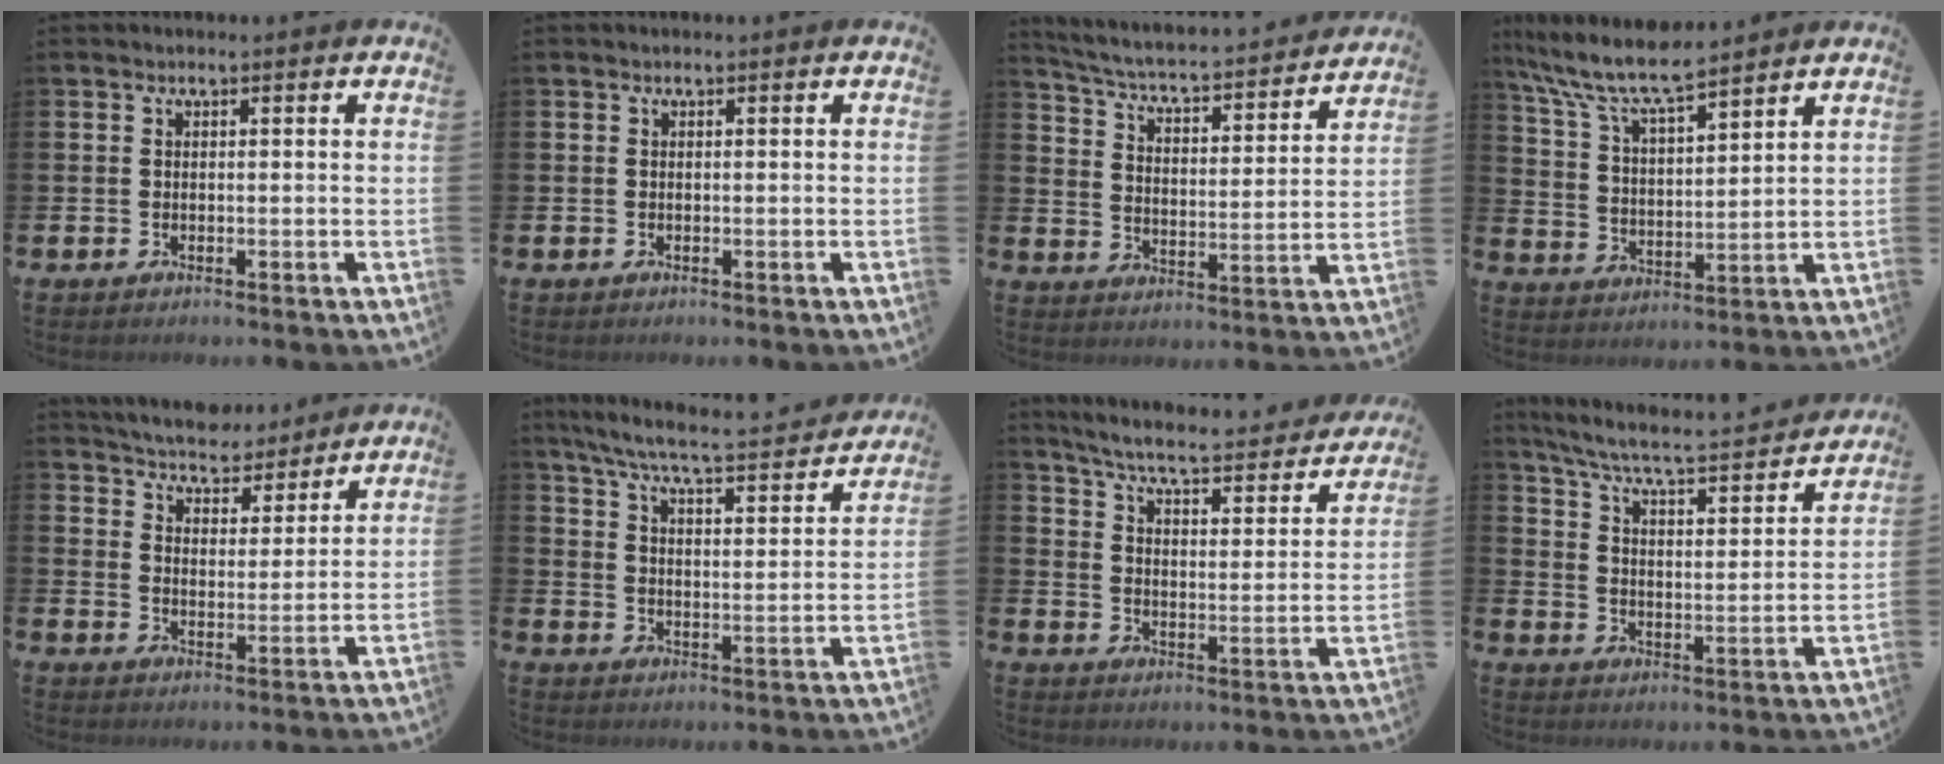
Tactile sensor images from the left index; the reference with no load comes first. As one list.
[{"total": 0.0}, {"total": 4.8, "force": [4.4, 0.6, 1.6], "torque": [-0.060, -0.044, 0.067]}, {"total": 9.0, "force": [8.0, 1.4, 3.8], "torque": [-0.107, -0.038, 0.142]}, {"total": 5.4, "force": [5.2, 1.2, 0.1], "torque": [-0.026, -0.042, 0.091]}, {"total": 6.8, "force": [6.0, 0.3, 3.1], "torque": [-0.087, -0.043, 0.098]}, {"total": 6.1, "force": [5.5, 0.6, 2.6], "torque": [-0.080, -0.043, 0.087]}, {"total": 6.3, "force": [5.8, 0.6, 2.6], "torque": [-0.081, -0.046, 0.092]}]